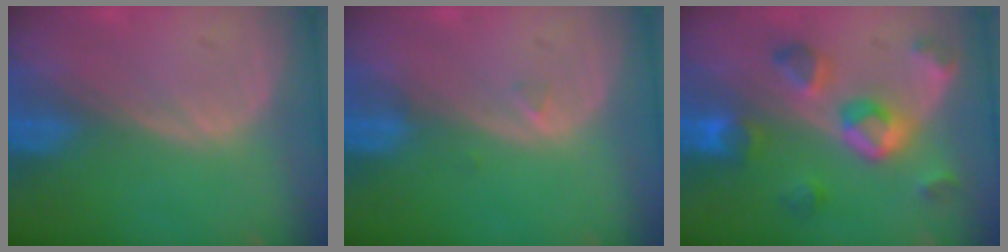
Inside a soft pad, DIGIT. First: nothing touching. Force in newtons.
{"total": 0.7, "press": 0.7, "slide": 0.2}
{"total": 7.8, "press": 7.7, "slide": 0.7}